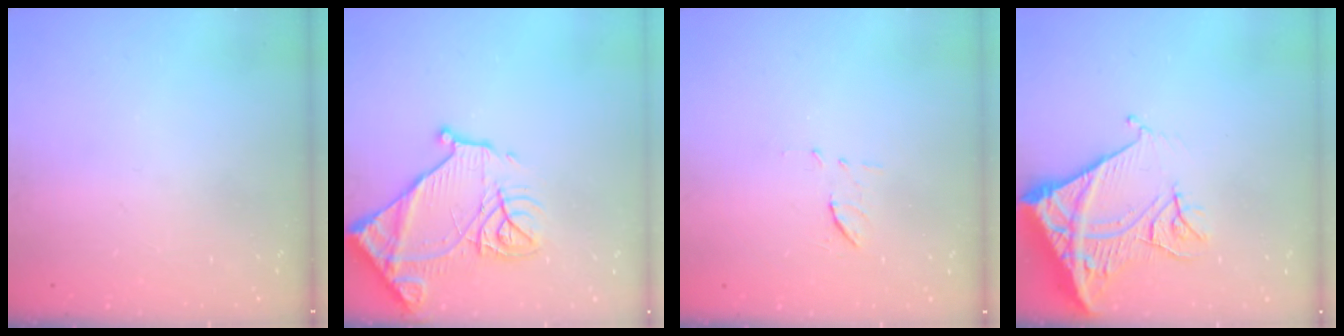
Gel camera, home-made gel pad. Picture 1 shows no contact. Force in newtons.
{"total": 17.7, "press": 17.7, "slide": 1.5}
{"total": 6.8, "press": 6.6, "slide": 1.8}
{"total": 14.2, "press": 14.1, "slide": 1.5}